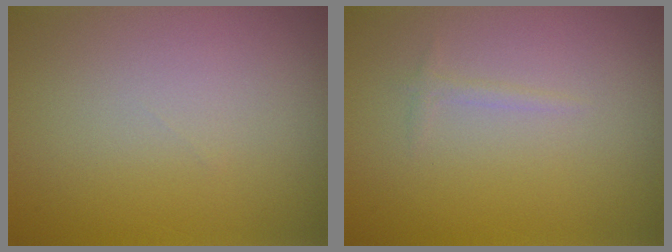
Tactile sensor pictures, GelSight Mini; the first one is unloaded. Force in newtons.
{"total": 0.6, "press": 0.6, "slide": 0.1}